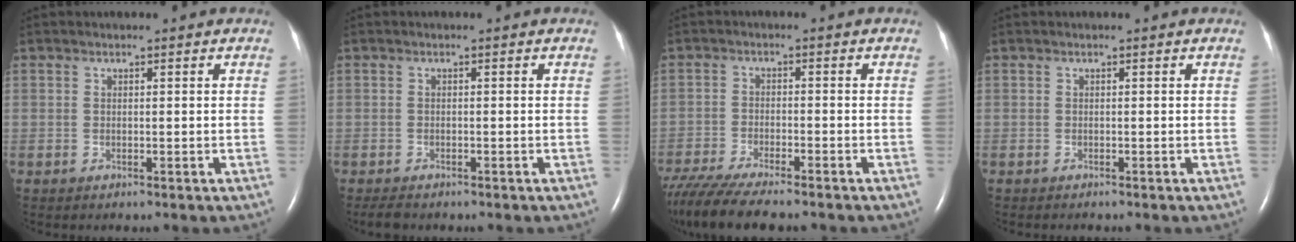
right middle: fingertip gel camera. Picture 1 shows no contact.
{"total": 1.8, "force": [-1.5, 0.6, 0.7], "torque": [-0.019, -0.005, -0.022]}
{"total": 11.8, "force": [-10.0, 1.4, 6.1], "torque": [-0.101, -0.025, -0.157]}
{"total": 0.7, "force": [-0.6, 0.0, 0.4], "torque": [-0.008, -0.004, -0.006]}